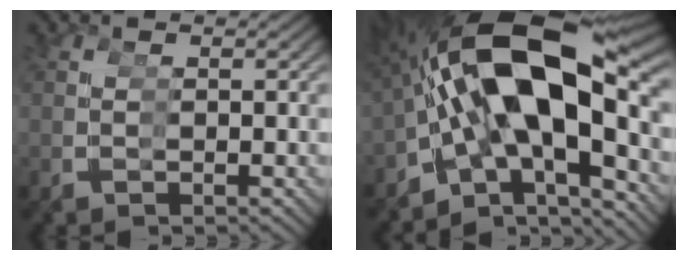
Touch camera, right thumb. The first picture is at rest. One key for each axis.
{"total": 16.8, "fx": 0.3, "fy": 9.7, "fz": 13.7, "tx": -0.261, "ty": -0.013, "tz": 0.013}